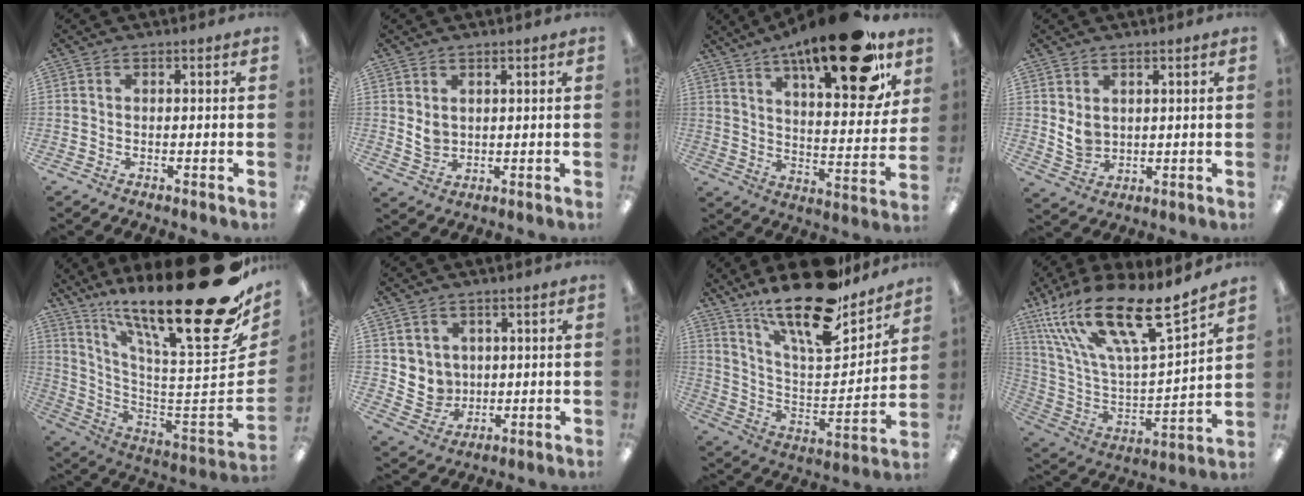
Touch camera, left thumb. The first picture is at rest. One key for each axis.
{"total": 3.7, "fx": 1.8, "fy": 2.8, "fz": 1.6, "tx": -0.019, "ty": -0.007, "tz": 0.032}
{"total": 23.9, "fx": 15.8, "fy": 7.7, "fz": 16.2, "tx": -0.234, "ty": -0.092, "tz": 0.254}
{"total": 5.0, "fx": 2.2, "fy": 3.9, "fz": 2.3, "tx": -0.041, "ty": -0.009, "tz": 0.040}
{"total": 29.0, "fx": 18.2, "fy": 6.5, "fz": 21.6, "tx": -0.288, "ty": -0.147, "tz": 0.300}
{"total": 5.8, "fx": 3.0, "fy": 5.0, "fz": -0.2, "tx": -0.006, "ty": -0.018, "tz": 0.060}
{"total": 22.0, "fx": 17.1, "fy": 6.4, "fz": 12.2, "tx": -0.212, "ty": -0.115, "tz": 0.290}
{"total": 22.6, "fx": 15.5, "fy": 6.3, "fz": 15.1, "tx": -0.267, "ty": -0.095, "tz": 0.268}